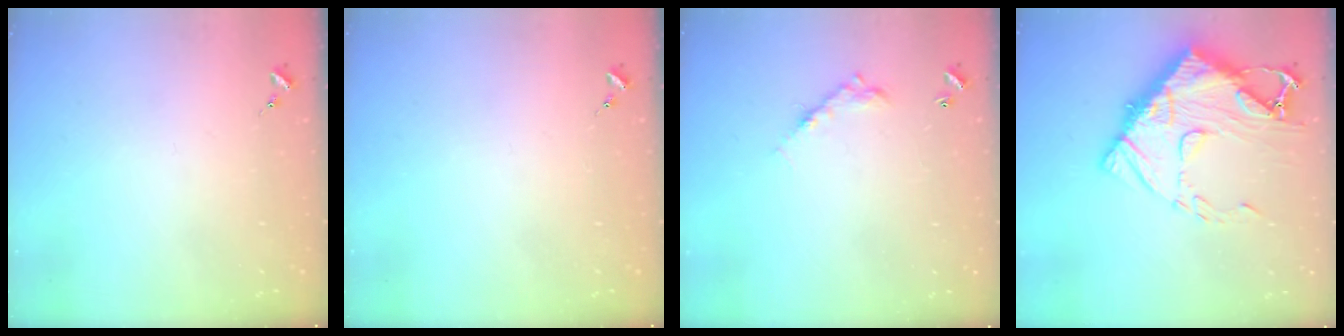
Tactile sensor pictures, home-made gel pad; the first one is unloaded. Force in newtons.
{"total": 0.0}
{"total": 7.7, "press": 7.7, "slide": 0.6}
{"total": 17.4, "press": 17.4, "slide": 1.6}